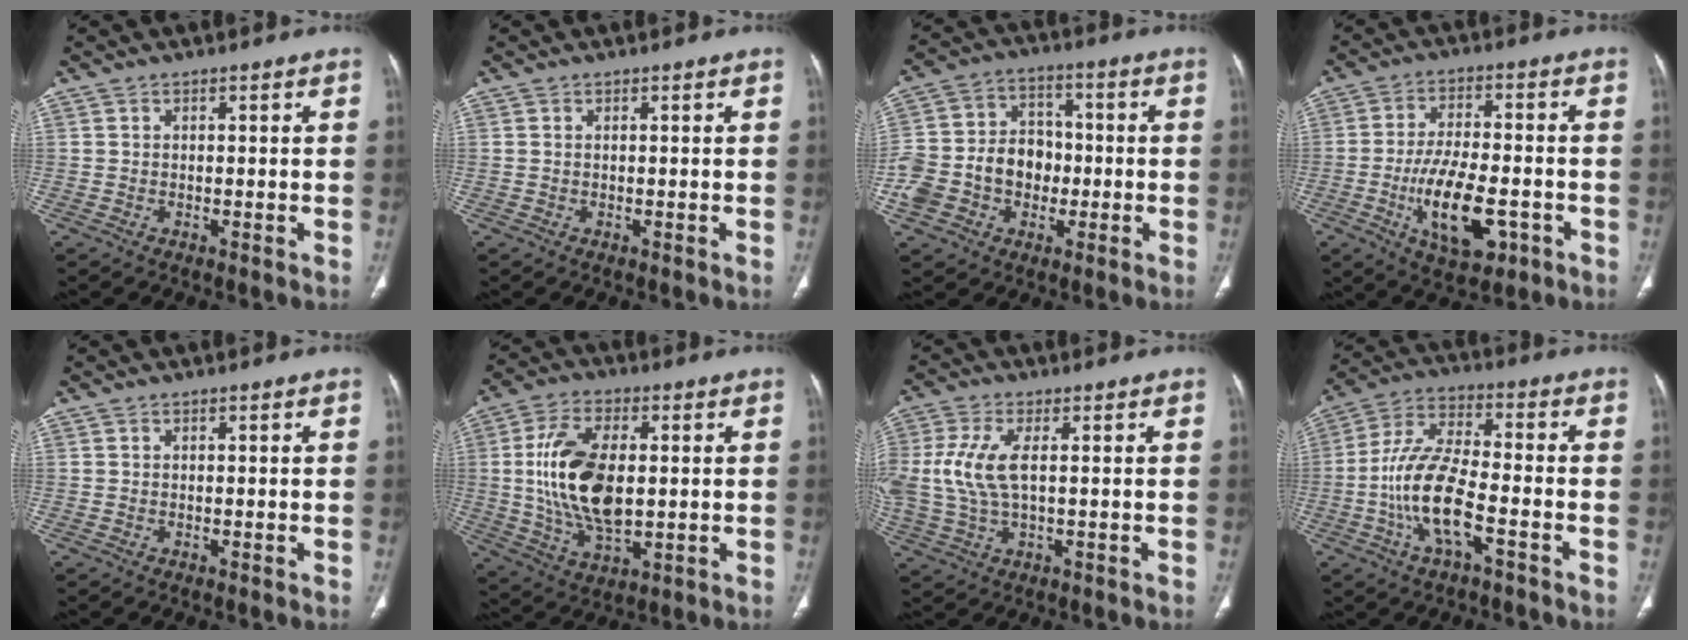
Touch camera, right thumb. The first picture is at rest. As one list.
[{"total": 0.0}, {"total": 15.5, "force": [-3.2, 12.4, 8.7], "torque": [-0.140, 0.043, -0.055]}, {"total": 13.4, "force": [-4.5, 6.2, 11.0], "torque": [-0.178, 0.013, -0.069]}, {"total": 0.0}, {"total": 16.4, "force": [1.0, 8.8, 13.9], "torque": [-0.264, -0.006, 0.024]}, {"total": 9.6, "force": [0.9, 4.3, 8.6], "torque": [-0.224, 0.006, 0.021]}, {"total": 13.0, "force": [-4.3, 4.8, 11.3], "torque": [-0.231, 0.036, -0.083]}]